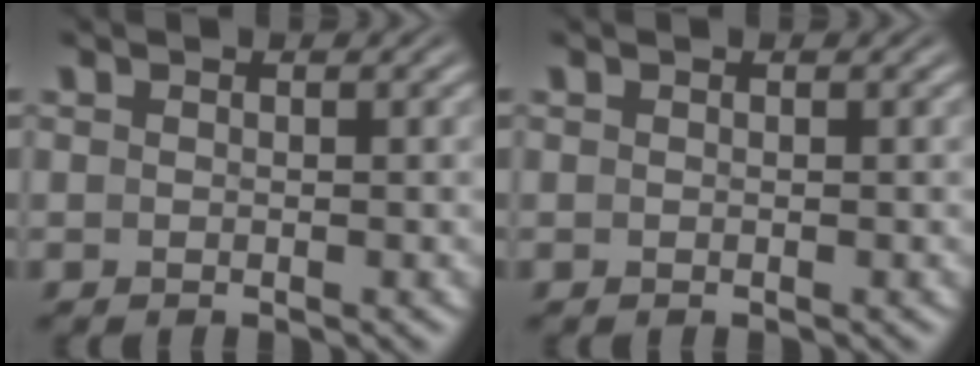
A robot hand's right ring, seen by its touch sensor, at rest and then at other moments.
{"total": 1.2, "force": [-0.3, -1.1, -0.4], "torque": [0.014, -0.012, 0.006]}